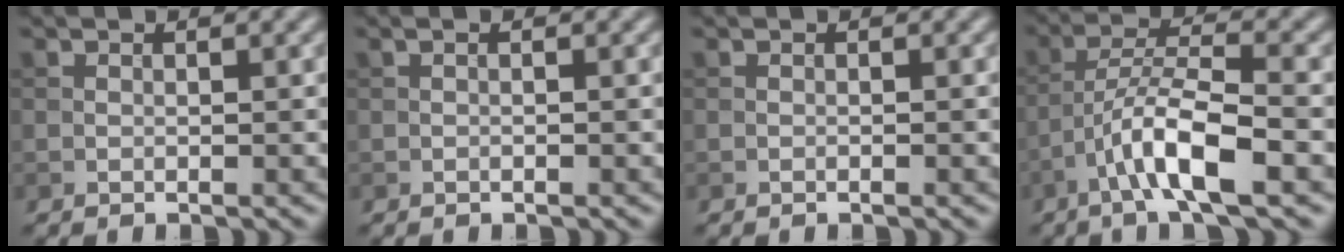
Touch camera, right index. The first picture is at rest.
{"total": 0.5, "force": [-0.1, 0.1, 0.5], "torque": [-0.012, -0.002, -0.004]}
{"total": 0.0}
{"total": 6.4, "force": [-3.2, 1.3, 5.5], "torque": [-0.099, 0.014, -0.060]}